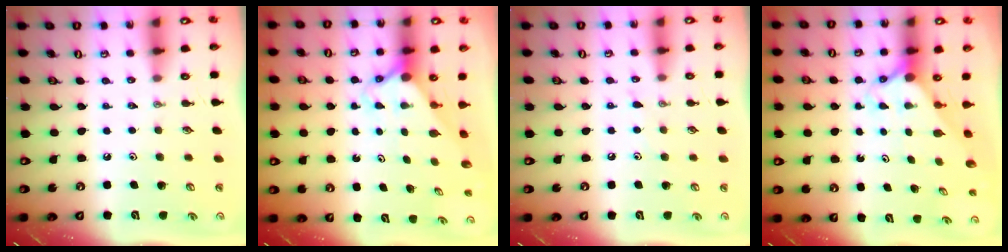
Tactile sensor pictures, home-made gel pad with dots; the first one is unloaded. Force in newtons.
{"total": 2.6, "press": 2.6, "slide": 0.2}
{"total": 5.2, "press": 5.2, "slide": 0.6}
{"total": 2.2, "press": 2.2, "slide": 0.2}